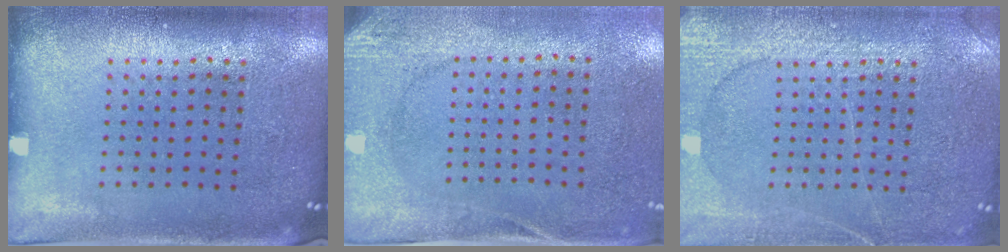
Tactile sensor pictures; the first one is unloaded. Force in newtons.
{"total": 2.7, "press": 2.1, "slide": 1.7}
{"total": 4.9, "press": 4.9, "slide": 0.6}